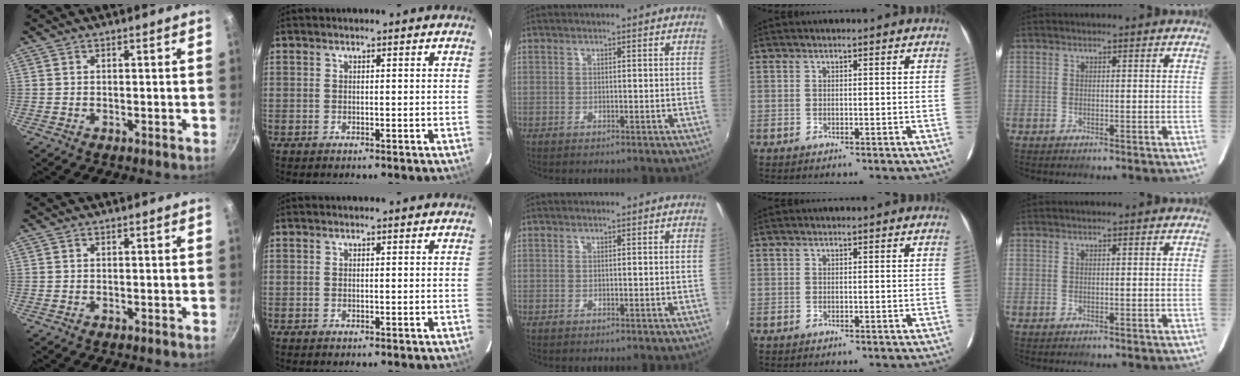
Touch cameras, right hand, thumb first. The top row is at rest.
{}